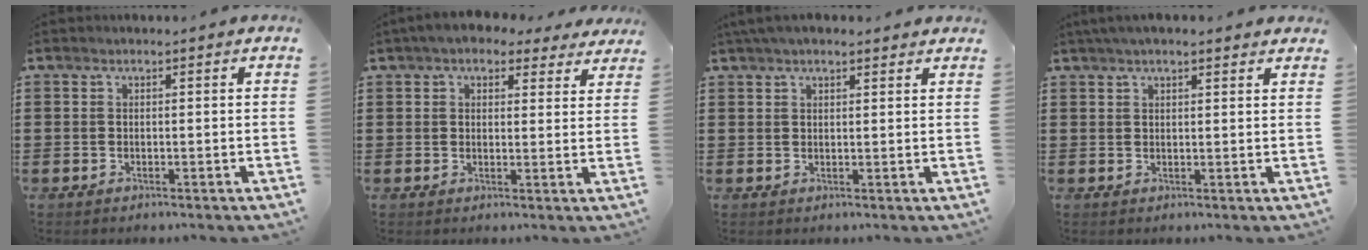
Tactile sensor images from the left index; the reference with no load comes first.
{"total": 4.3, "force": [3.5, 1.7, 1.7], "torque": [-0.046, -0.001, 0.065]}
{"total": 3.1, "force": [2.5, 0.7, 1.6], "torque": [-0.037, 0.005, 0.047]}
{"total": 2.8, "force": [2.3, 0.5, 1.6], "torque": [-0.036, 0.006, 0.042]}